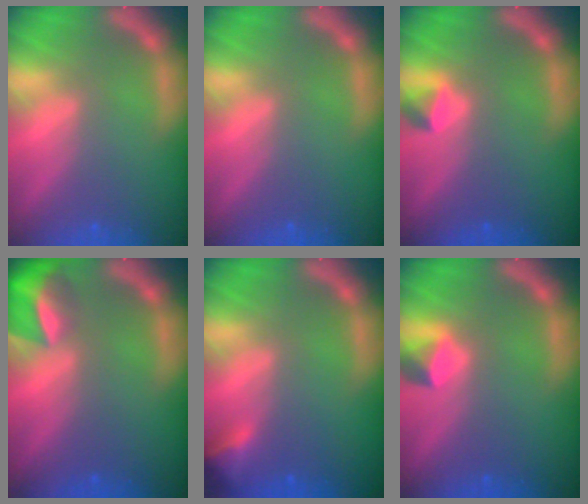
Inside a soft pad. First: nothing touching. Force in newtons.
{"total": 0.0}
{"total": 1.4}
{"total": 5.5}
{"total": 2.4}
{"total": 1.9}